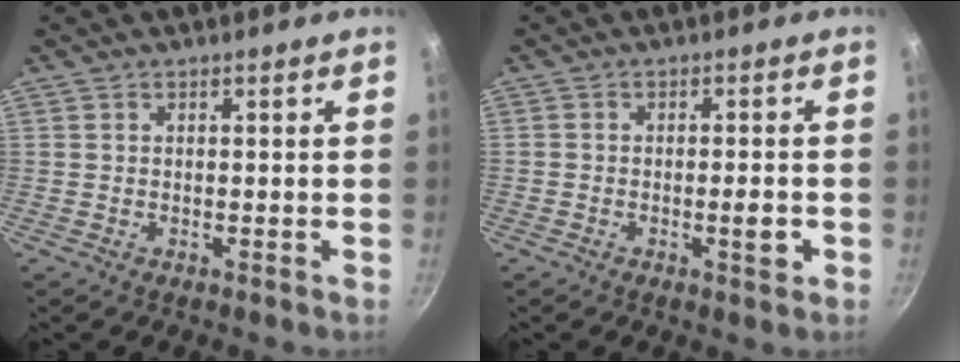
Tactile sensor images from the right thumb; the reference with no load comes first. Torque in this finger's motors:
{"motor_torque": [3.15, 1.61, 1.51, -1.27, 0.52]}